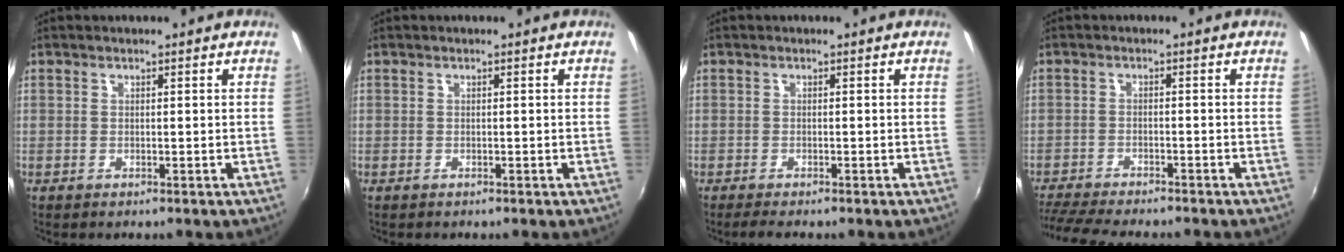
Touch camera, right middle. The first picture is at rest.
{"total": 0.0}
{"total": 2.3, "force": [-2.0, 0.2, 1.2], "torque": [-0.027, -0.012, -0.035]}
{"total": 10.4, "force": [-9.3, 1.2, 4.4], "torque": [-0.111, -0.026, -0.156]}